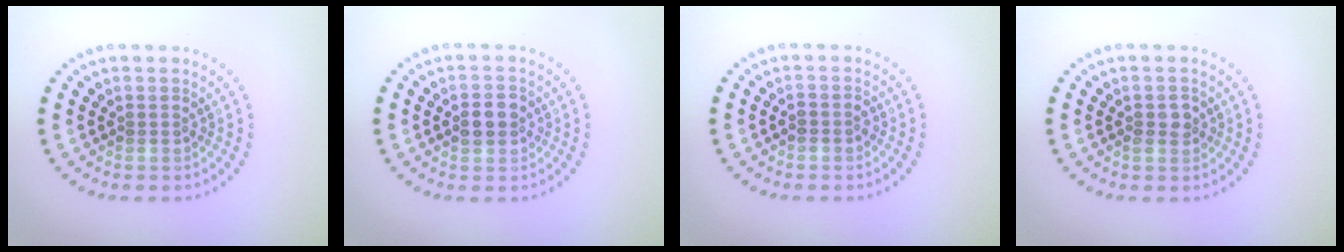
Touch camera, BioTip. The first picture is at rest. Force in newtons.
{"total": 2.2, "press": 2.2, "slide": 0.0}
{"total": 1.1, "press": 1.0, "slide": 0.5}
{"total": 1.4, "press": 1.4, "slide": 0.1}